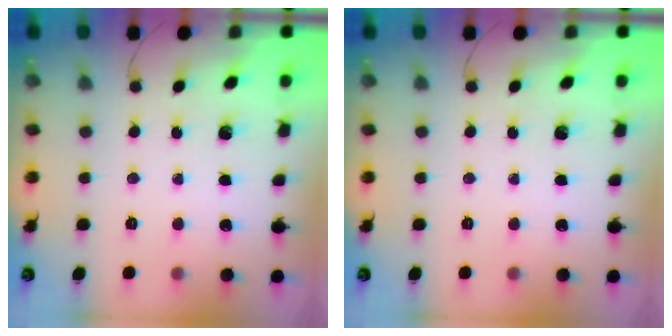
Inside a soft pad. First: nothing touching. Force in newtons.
{"total": 0.0}